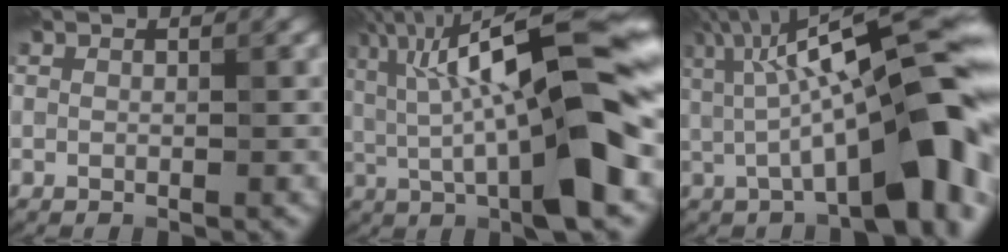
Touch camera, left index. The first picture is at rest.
{"total": 14.6, "force": [0.8, 3.3, 14.2], "torque": [-0.226, 0.024, 0.005]}
{"total": 13.7, "force": [-0.4, 3.8, 13.1], "torque": [-0.181, 0.029, -0.012]}